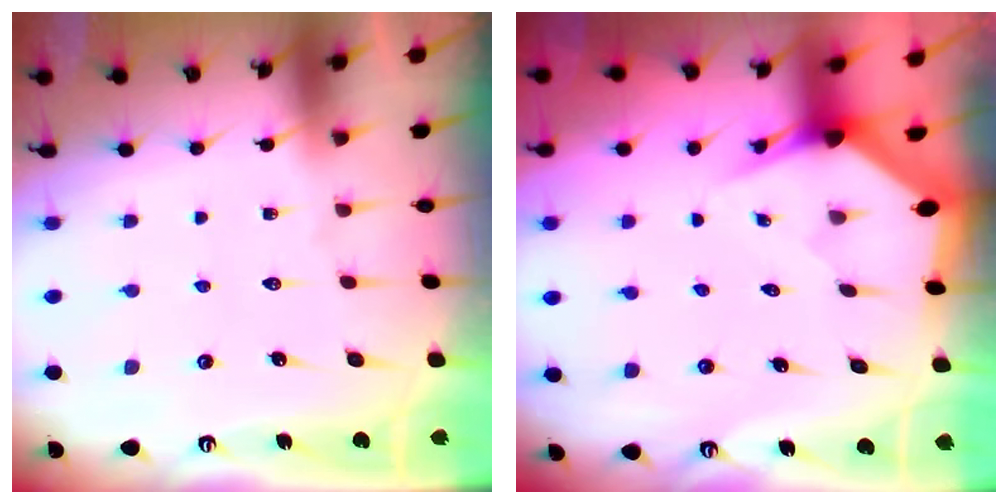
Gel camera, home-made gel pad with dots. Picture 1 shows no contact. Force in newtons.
{"total": 4.3, "press": 4.3, "slide": 0.2}